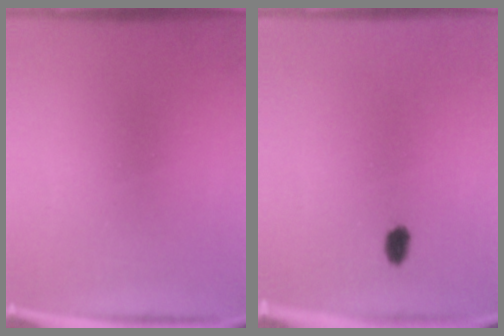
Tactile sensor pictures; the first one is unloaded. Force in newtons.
{"total": 2.2}